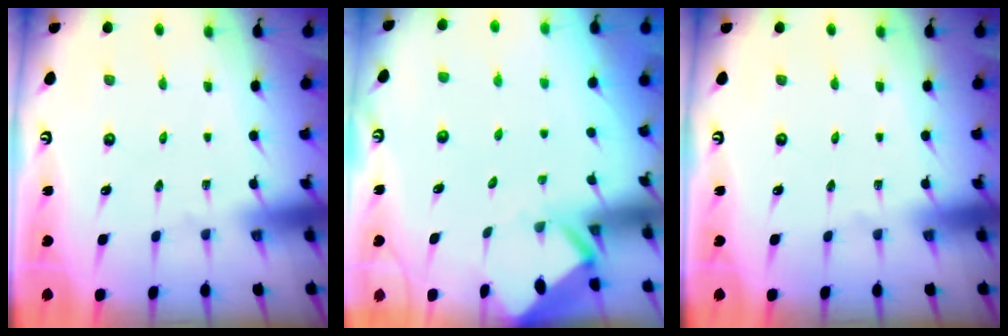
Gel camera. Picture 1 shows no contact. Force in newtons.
{"total": 3.4, "press": 3.4, "slide": 0.3}
{"total": 0.0}